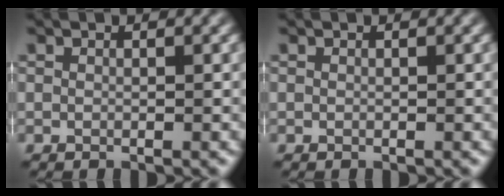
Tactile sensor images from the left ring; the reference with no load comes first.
{"total": 0.0}